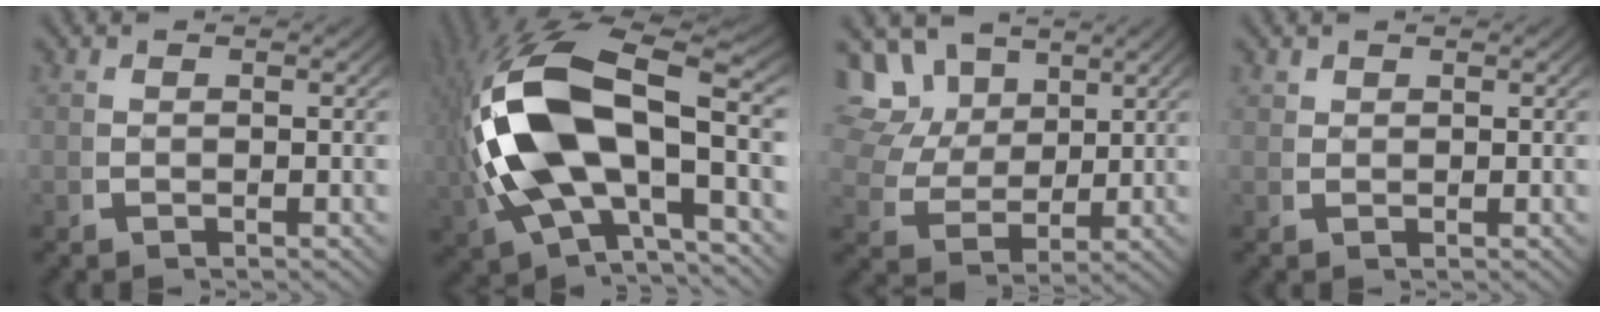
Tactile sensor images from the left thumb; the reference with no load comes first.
{"total": 17.1, "force": [0.6, 9.7, 14.1], "torque": [-0.310, -0.027, 0.030]}
{"total": 8.5, "force": [2.7, 7.1, 3.8], "torque": [-0.103, -0.025, 0.050]}
{"total": 0.9, "force": [0.7, 0.5, 0.0], "torque": [-0.005, -0.009, 0.019]}